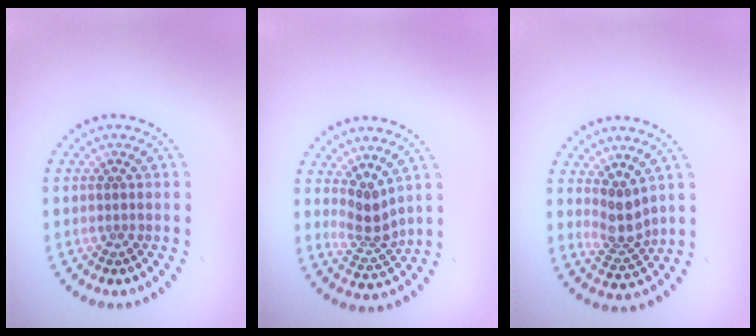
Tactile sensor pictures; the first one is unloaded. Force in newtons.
{"total": 2.5, "press": 1.9, "slide": 1.7}
{"total": 2.6, "press": 2.0, "slide": 1.7}